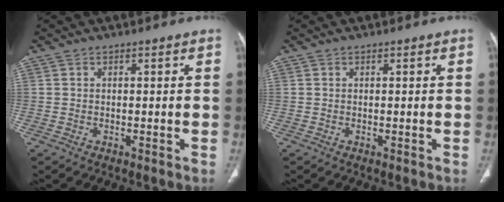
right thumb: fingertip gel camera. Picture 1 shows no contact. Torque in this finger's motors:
{"motor_torque": [0.00, 0.00, -0.06, -0.07, 0.03]}